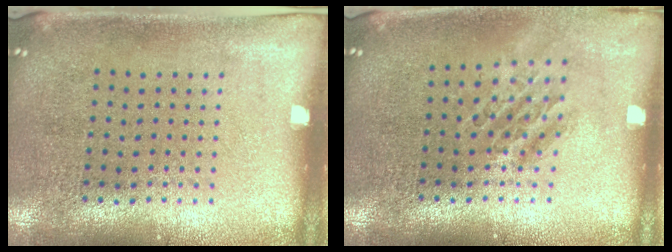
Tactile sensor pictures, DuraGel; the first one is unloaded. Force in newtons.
{"total": 1.4, "press": 1.2, "slide": 0.8}